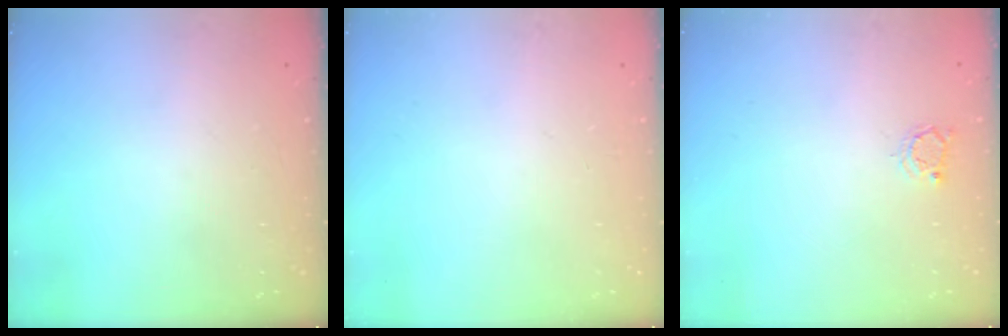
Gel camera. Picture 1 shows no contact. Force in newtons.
{"total": 0.0}
{"total": 2.8, "press": 2.8, "slide": 0.5}